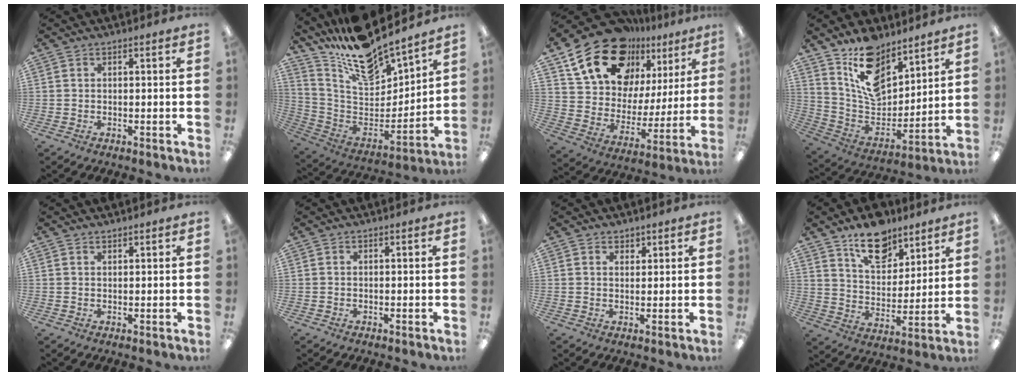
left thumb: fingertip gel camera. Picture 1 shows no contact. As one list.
[{"total": 15.4, "force": [14.3, 3.2, 4.8], "torque": [-0.104, -0.126, 0.246]}, {"total": 20.6, "force": [14.6, 11.7, 8.5], "torque": [-0.164, -0.088, 0.269]}, {"total": 14.9, "force": [10.6, 8.2, 6.4], "torque": [-0.116, -0.071, 0.202]}, {"total": 0.8, "force": [0.8, 0.1, 0.1], "torque": [-0.001, -0.001, 0.015]}, {"total": 0.0}, {"total": 1.8, "force": [1.4, 1.0, 0.1], "torque": [0.006, -0.003, 0.025]}, {"total": 13.5, "force": [10.0, 7.2, 5.6], "torque": [-0.071, -0.060, 0.181]}]